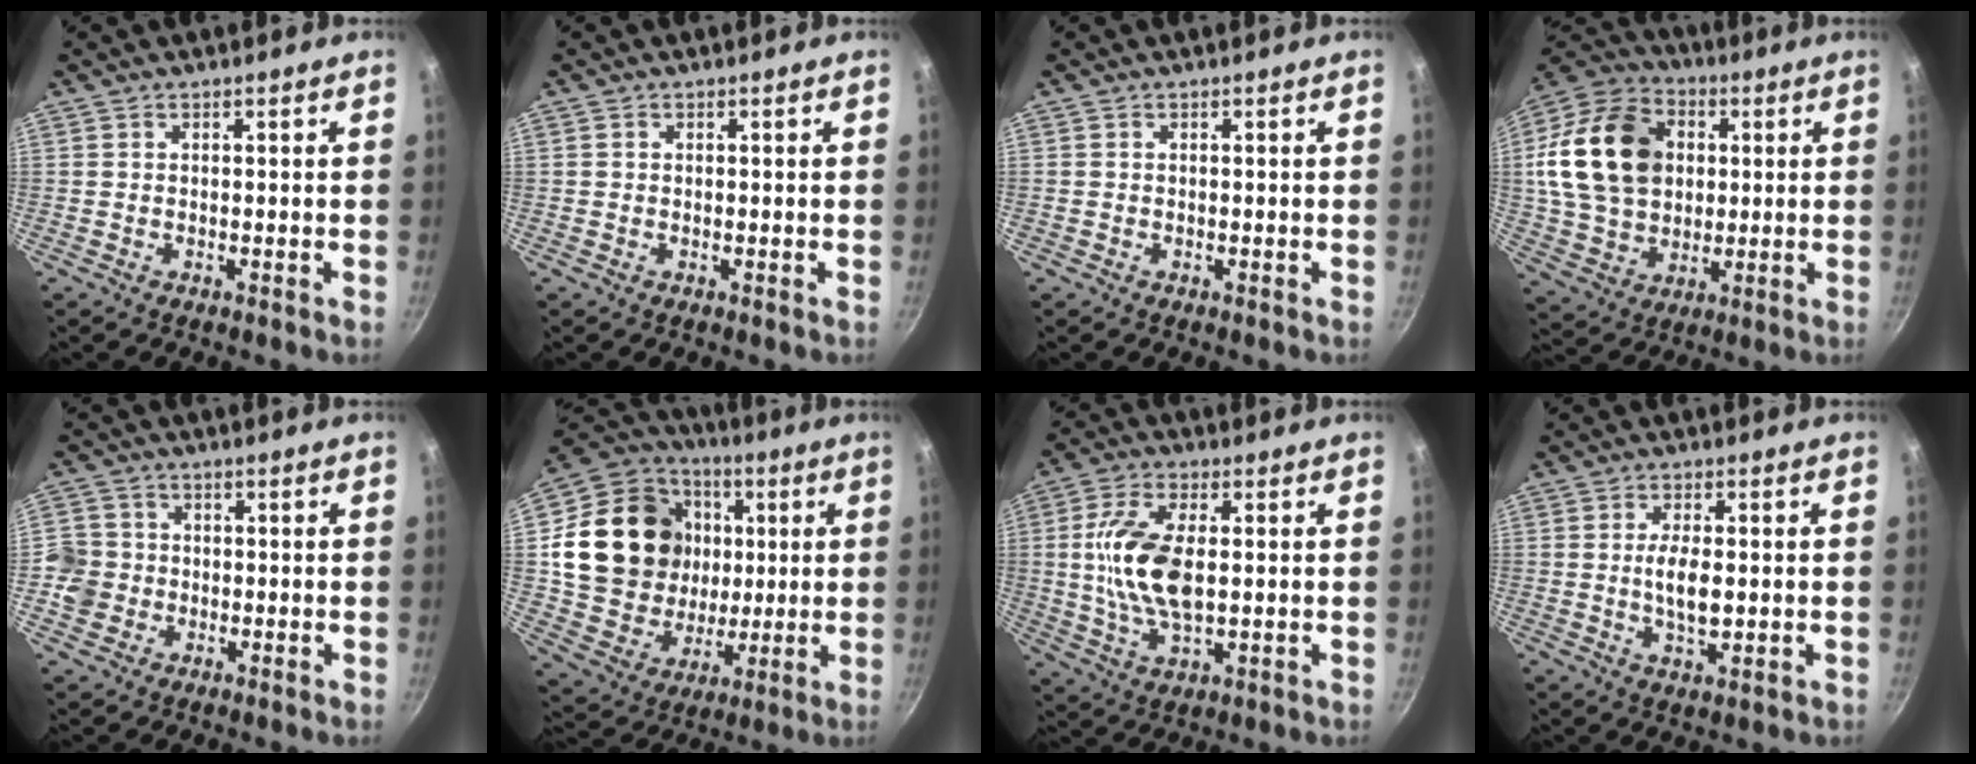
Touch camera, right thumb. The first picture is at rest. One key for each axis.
{"total": 0.0}
{"total": 0.0}
{"total": 20.9, "fx": 3.4, "fy": 15.7, "fz": 13.4, "tx": -0.221, "ty": 0.014, "tz": 0.059}
{"total": 5.8, "fx": -1.4, "fy": 5.4, "fz": 1.5, "tx": -0.001, "ty": 0.016, "tz": -0.039}
{"total": 23.9, "fx": 3.3, "fy": 19.8, "fz": 13.0, "tx": -0.213, "ty": 0.016, "tz": 0.068}
{"total": 12.8, "fx": 0.8, "fy": 6.4, "fz": 11.1, "tx": -0.213, "ty": 0.006, "tz": 0.013}
{"total": 6.0, "fx": -0.2, "fy": 2.6, "fz": 5.4, "tx": -0.096, "ty": 0.000, "tz": -0.004}